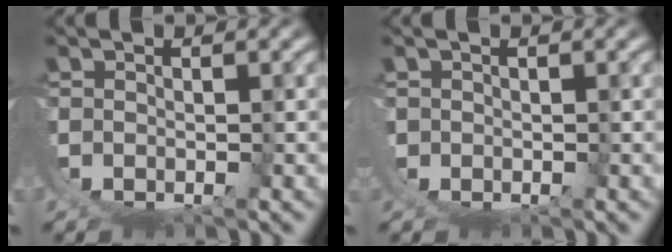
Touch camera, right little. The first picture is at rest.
{"total": 1.5, "force": [-0.5, 1.3, 0.4], "torque": [-0.025, -0.019, 0.000]}